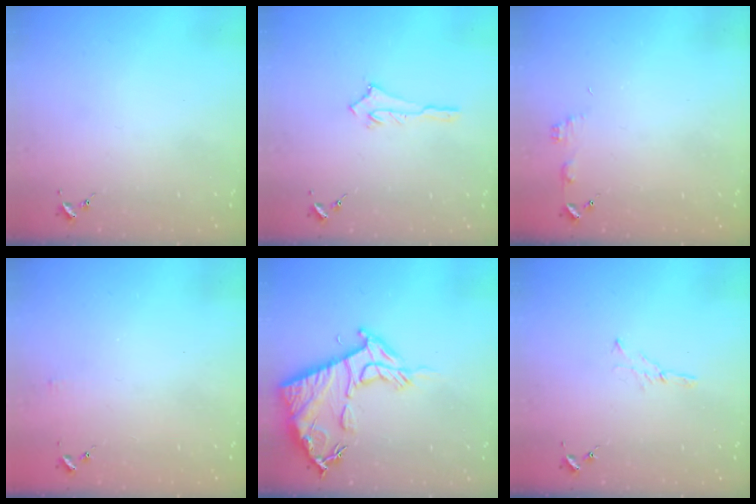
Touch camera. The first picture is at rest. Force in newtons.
{"total": 2.7, "press": 2.7, "slide": 0.1}
{"total": 4.0, "press": 4.0, "slide": 0.4}
{"total": 3.2, "press": 3.2, "slide": 0.3}
{"total": 15.5, "press": 15.5, "slide": 1.2}
{"total": 2.6, "press": 2.6, "slide": 0.3}